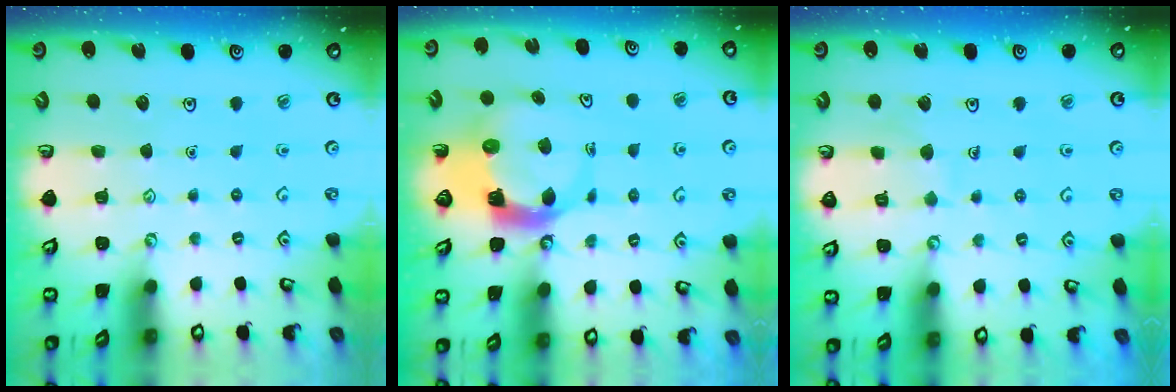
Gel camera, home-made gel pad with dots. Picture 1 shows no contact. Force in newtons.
{"total": 5.7, "press": 5.6, "slide": 1.0}
{"total": 5.4, "press": 5.4, "slide": 0.3}